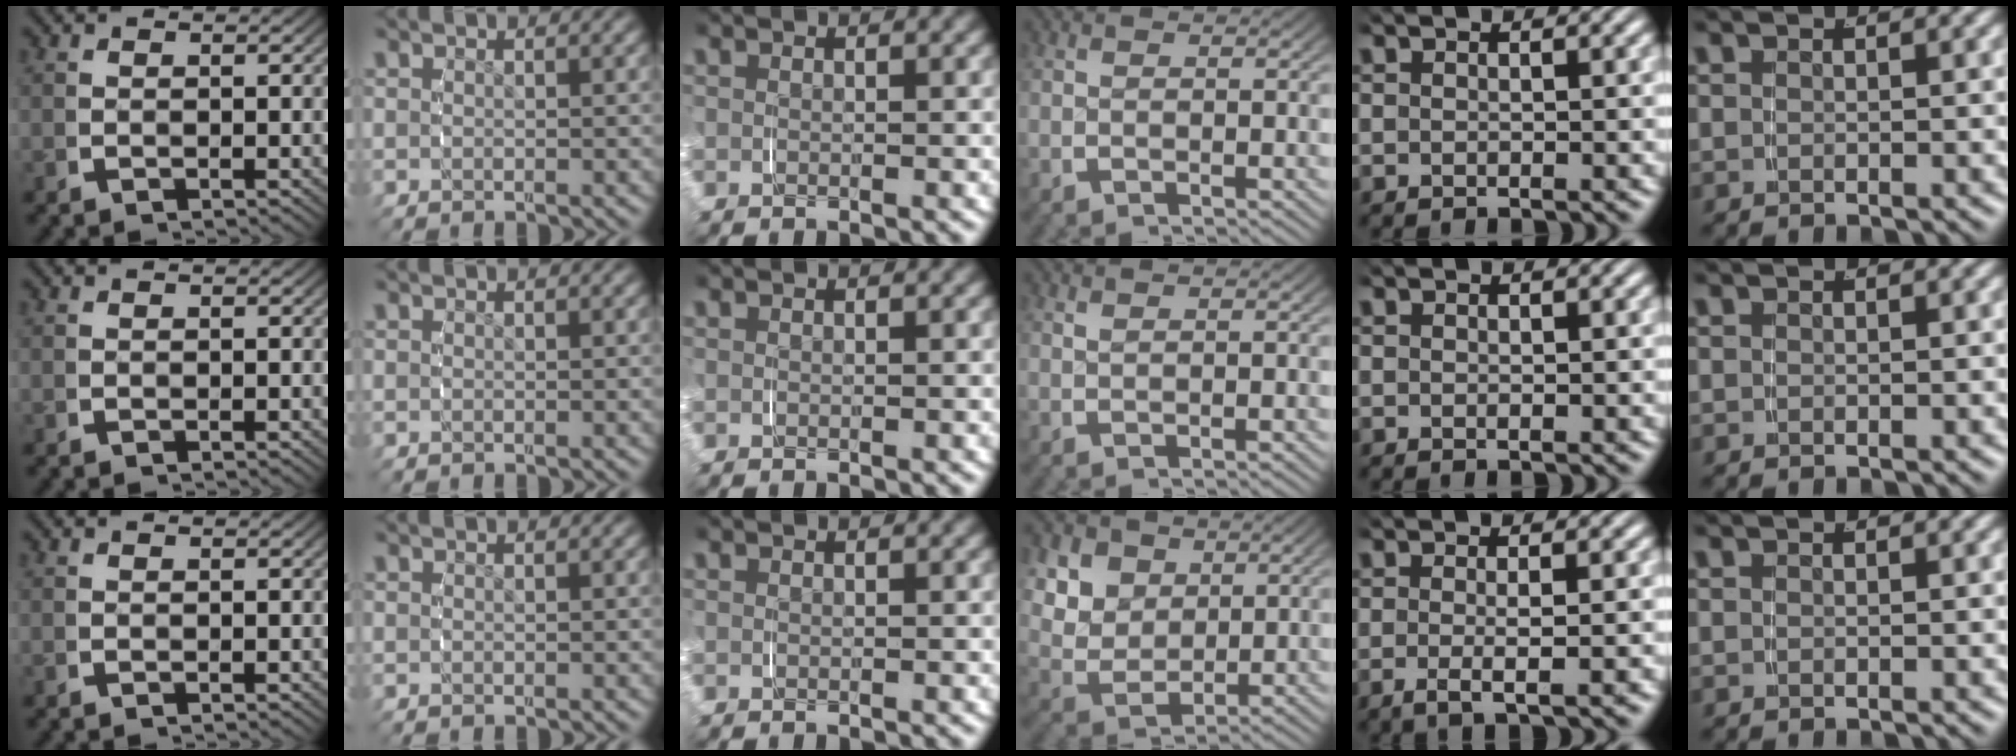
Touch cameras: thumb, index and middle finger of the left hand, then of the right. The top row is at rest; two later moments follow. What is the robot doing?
{"motion": "grasp_and_lifting", "object": "pen bag"}